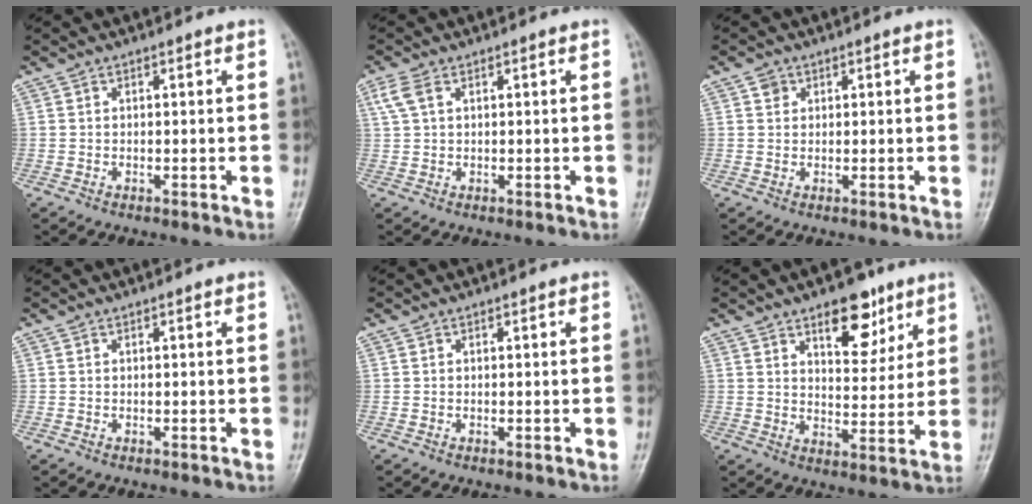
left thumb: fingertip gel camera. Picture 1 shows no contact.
{"total": 3.0, "force": [1.3, 1.7, 2.2], "torque": [-0.061, 0.012, 0.030]}
{"total": 1.7, "force": [0.7, 1.4, 0.4], "torque": [0.004, -0.002, 0.008]}
{"total": 0.0}
{"total": 0.0}
{"total": 10.2, "force": [6.1, 5.0, 6.3], "torque": [-0.059, -0.035, 0.093]}